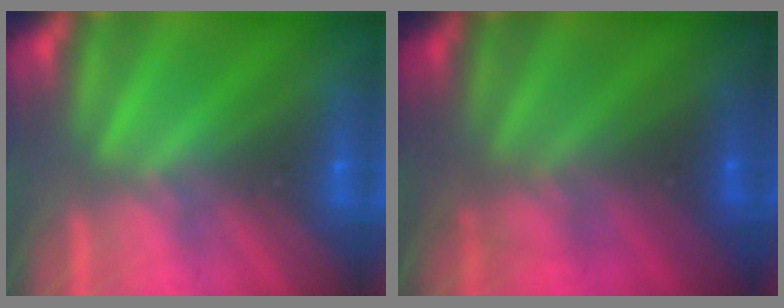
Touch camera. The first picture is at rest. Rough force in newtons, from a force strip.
{"total": 2.8}